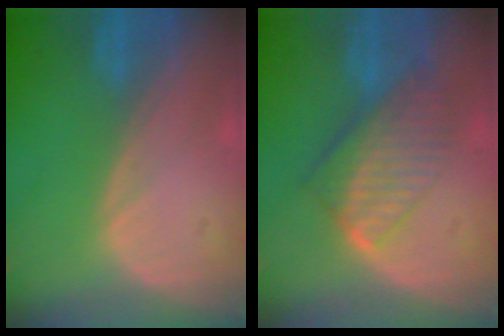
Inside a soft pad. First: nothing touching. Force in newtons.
{"total": 8.1, "press": 7.1, "slide": 3.9}